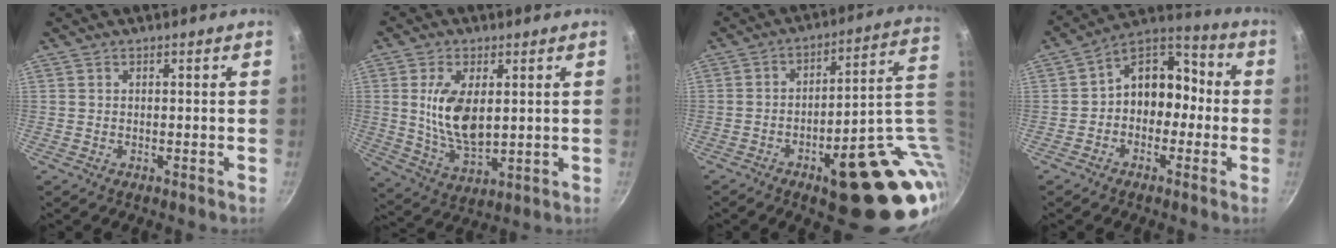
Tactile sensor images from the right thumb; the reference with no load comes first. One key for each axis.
{"total": 11.3, "fx": 2.0, "fy": 5.8, "fz": 9.5, "tx": -0.175, "ty": -0.018, "tz": 0.046}
{"total": 25.2, "fx": -3.7, "fy": 10.3, "fz": 22.6, "tx": -0.222, "ty": 0.012, "tz": -0.027}
{"total": 11.9, "fx": -1.2, "fy": 9.1, "fz": 7.6, "tx": -0.058, "ty": 0.062, "tz": -0.039}